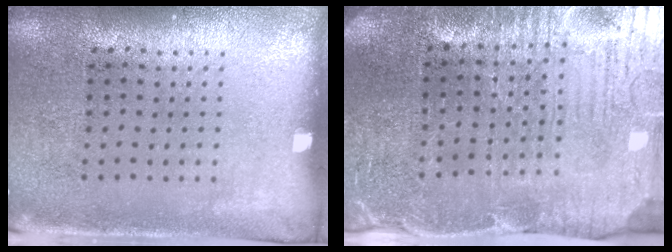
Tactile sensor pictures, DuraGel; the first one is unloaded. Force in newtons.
{"total": 3.8, "press": 3.8, "slide": 0.5}